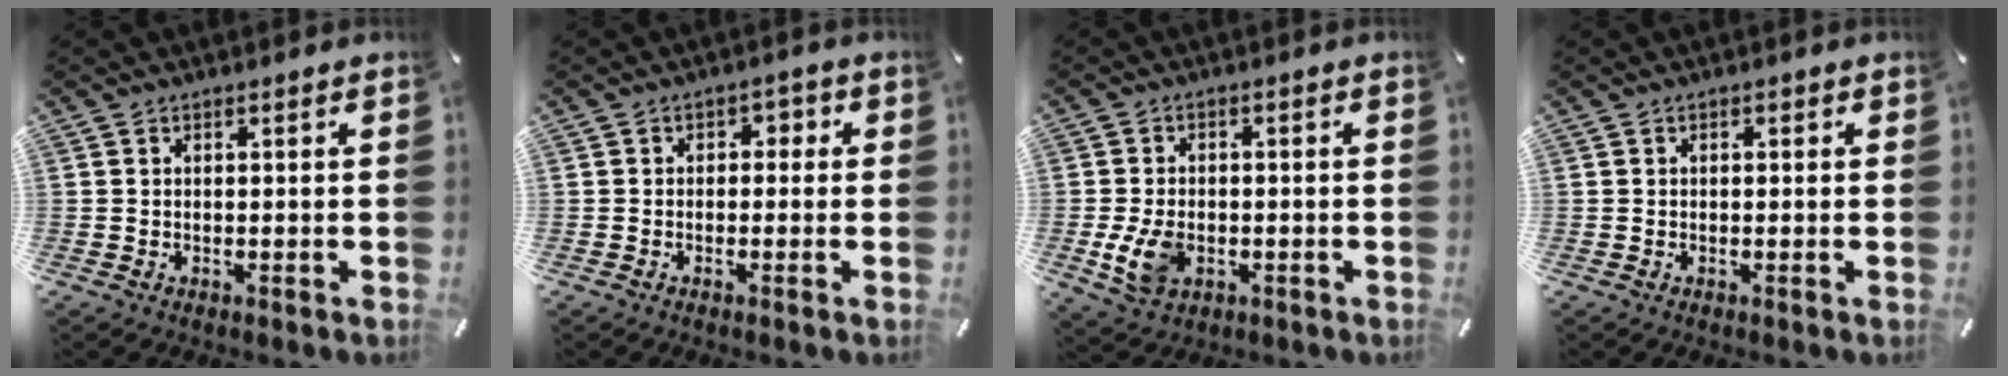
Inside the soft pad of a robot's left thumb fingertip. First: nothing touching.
{"total": 2.1, "force": [-1.2, 1.5, 0.8], "torque": [-0.017, 0.014, -0.028]}
{"total": 7.8, "force": [-2.0, 5.5, 5.2], "torque": [-0.113, 0.001, -0.036]}
{"total": 0.7, "force": [-0.1, 0.5, 0.4], "torque": [-0.007, 0.004, -0.002]}